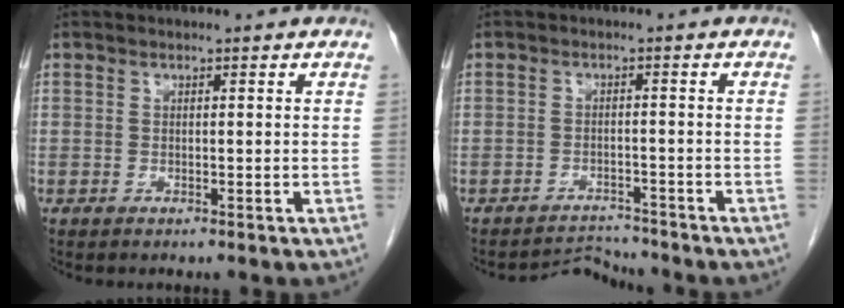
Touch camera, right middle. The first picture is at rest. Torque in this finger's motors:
{"motor_torque": [-1.22, 0.04, -0.16, -0.11]}